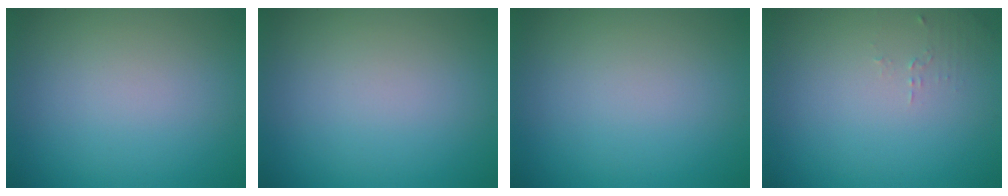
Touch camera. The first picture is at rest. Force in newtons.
{"total": 0.0}
{"total": 0.0}
{"total": 0.9, "press": 0.9, "slide": 0.3}